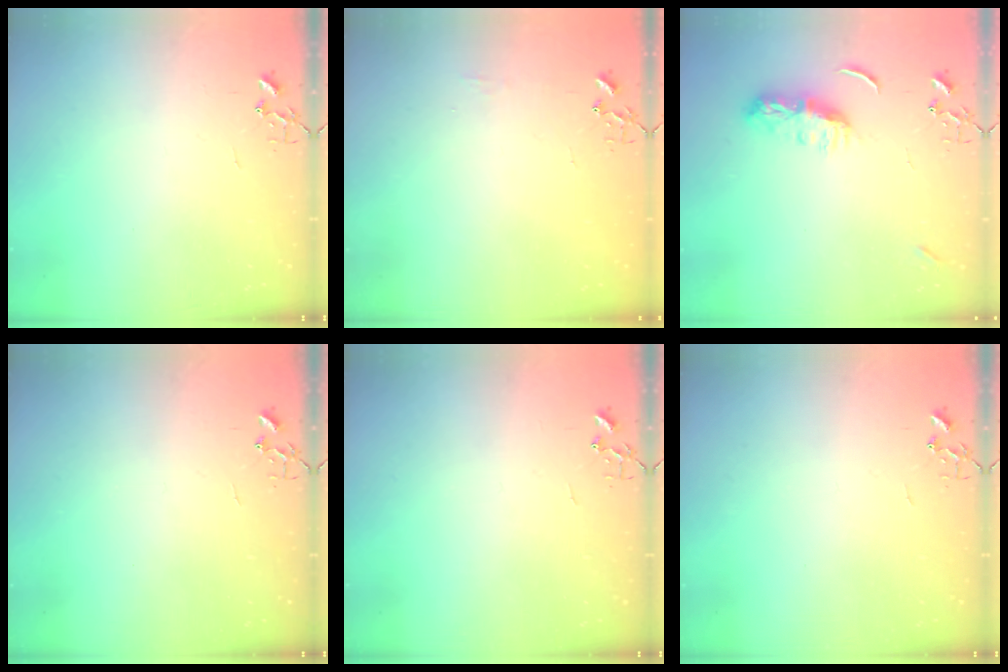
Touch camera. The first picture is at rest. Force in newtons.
{"total": 4.6, "press": 4.6, "slide": 0.7}
{"total": 7.4, "press": 7.4, "slide": 0.5}
{"total": 0.0}
{"total": 0.0}
{"total": 0.0}